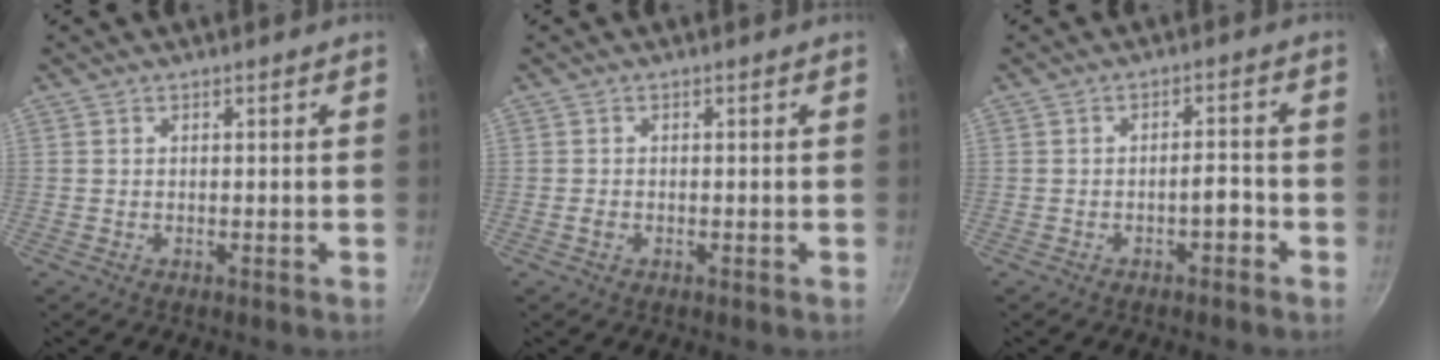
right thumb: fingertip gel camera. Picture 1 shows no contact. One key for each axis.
{"total": 0.9, "fx": -0.4, "fy": 0.6, "fz": 0.4, "tx": -0.007, "ty": 0.002, "tz": -0.008}
{"total": 2.8, "fx": -1.7, "fy": 1.1, "fz": 2.0, "tx": -0.018, "ty": 0.024, "tz": -0.021}